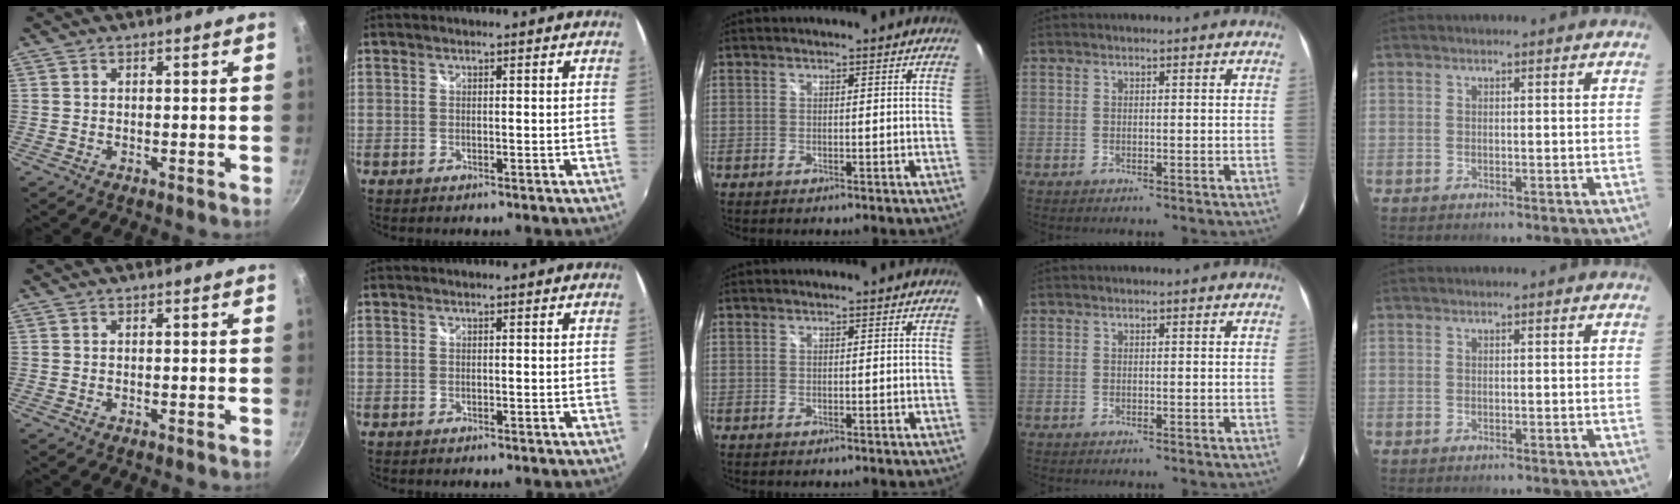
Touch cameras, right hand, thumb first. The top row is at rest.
{}